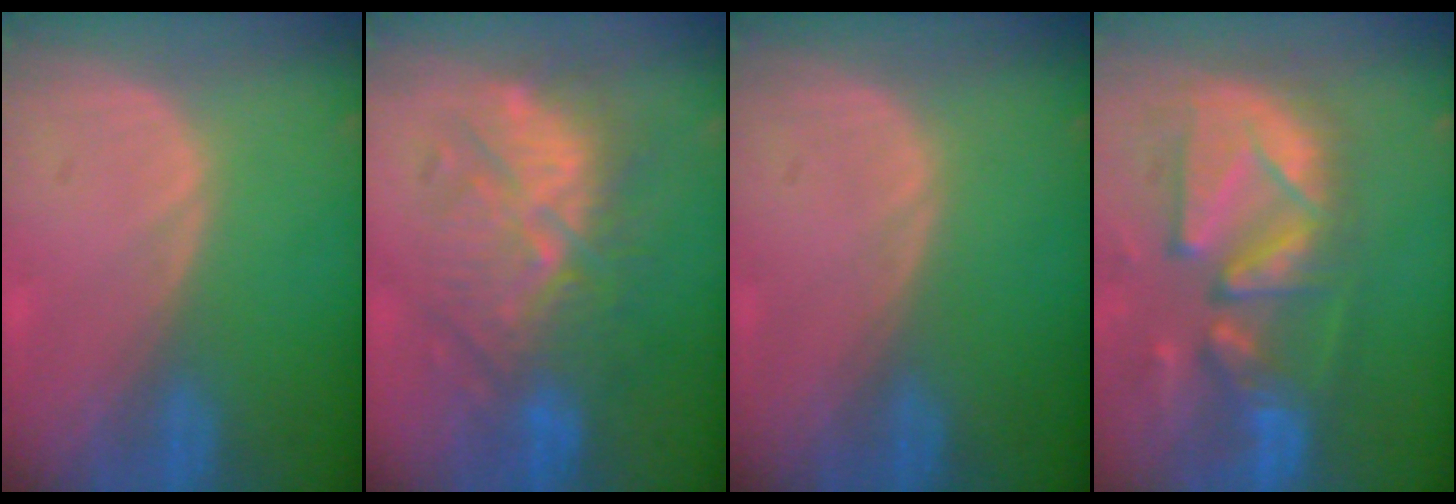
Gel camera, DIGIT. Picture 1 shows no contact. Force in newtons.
{"total": 10.1, "press": 10.0, "slide": 0.4}
{"total": 0.0}
{"total": 13.2, "press": 11.3, "slide": 6.9}